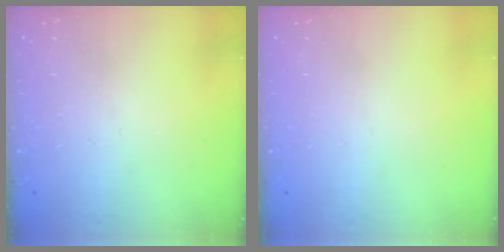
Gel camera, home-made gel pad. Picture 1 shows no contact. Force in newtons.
{"total": 0.0}